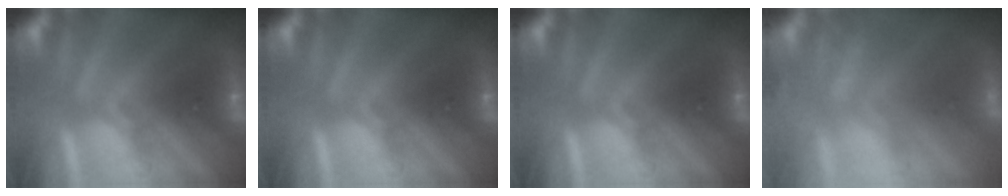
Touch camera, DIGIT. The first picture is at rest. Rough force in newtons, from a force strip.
{"total": 0.0}
{"total": 0.0}
{"total": 10.0}